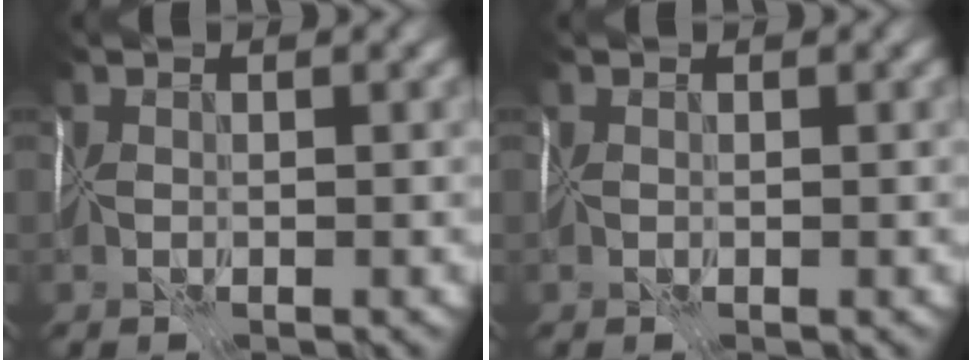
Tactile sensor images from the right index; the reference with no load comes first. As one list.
[{"total": 0.0}]